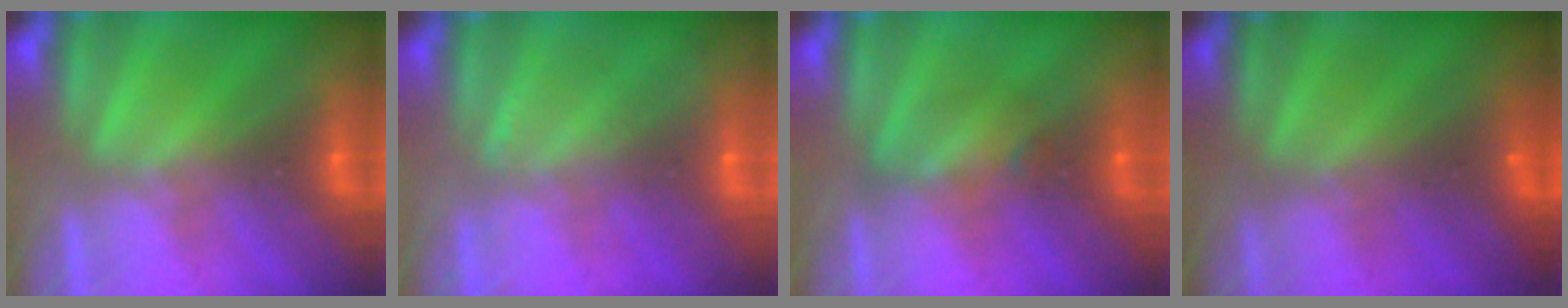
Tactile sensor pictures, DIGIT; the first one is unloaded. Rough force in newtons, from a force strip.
{"total": 1.8}
{"total": 2.4}
{"total": 1.5}